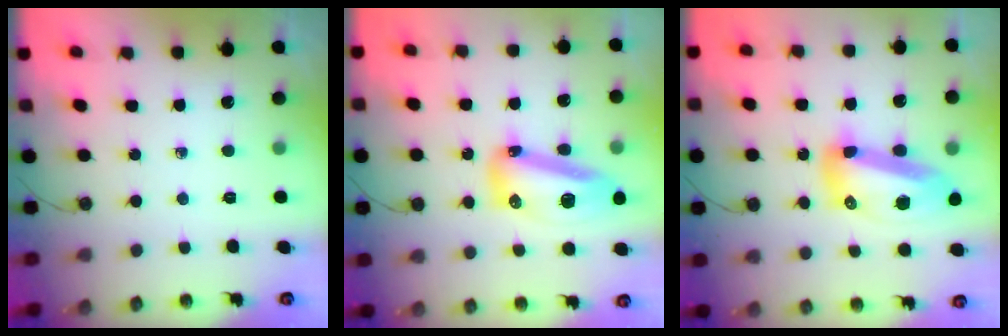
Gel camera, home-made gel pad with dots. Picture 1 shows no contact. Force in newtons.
{"total": 15.5, "press": 15.1, "slide": 3.1}
{"total": 16.0, "press": 15.9, "slide": 1.8}